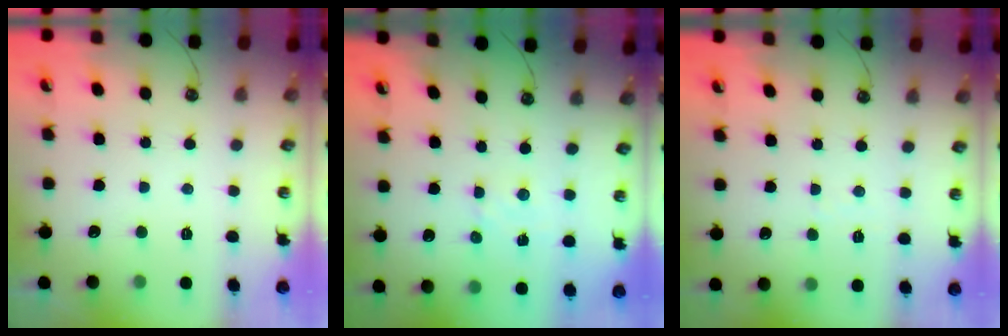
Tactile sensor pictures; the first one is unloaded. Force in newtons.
{"total": 2.3, "press": 2.3, "slide": 0.4}
{"total": 2.3, "press": 2.2, "slide": 0.4}